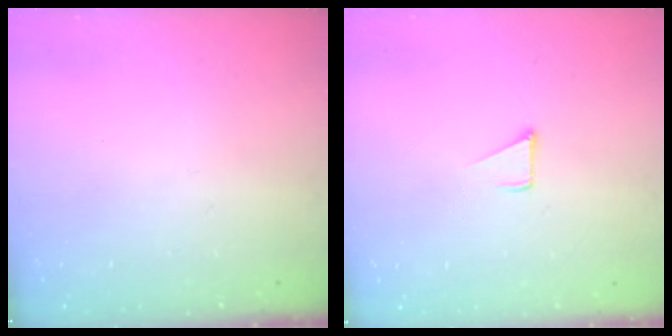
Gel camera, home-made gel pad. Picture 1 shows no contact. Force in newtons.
{"total": 1.7, "press": 1.7, "slide": 0.1}